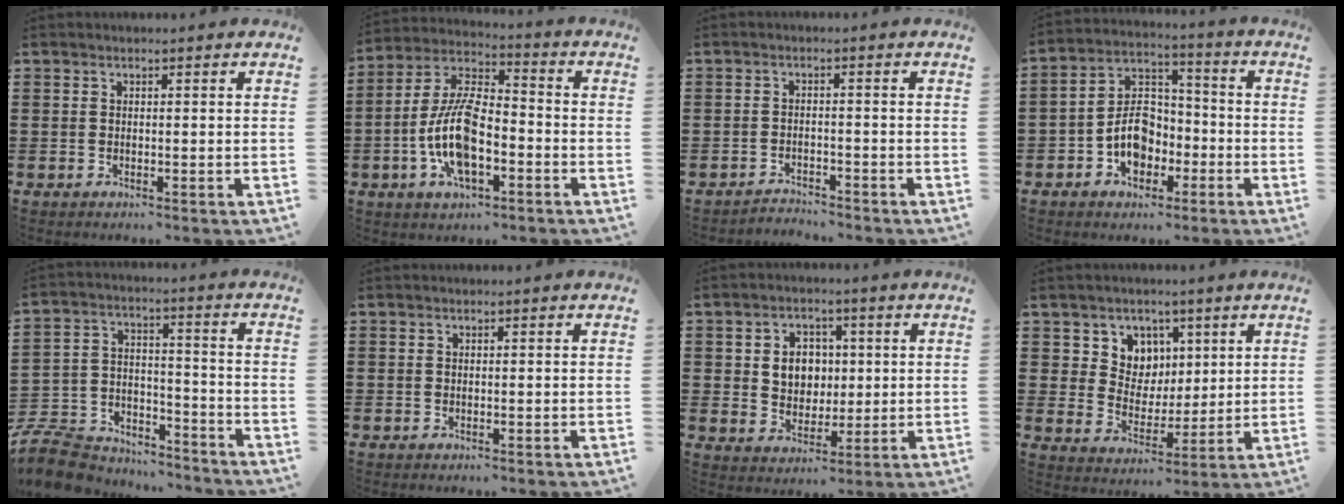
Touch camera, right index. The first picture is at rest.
{"total": 12.0, "force": [-3.6, 5.2, 10.2], "torque": [-0.239, -0.005, -0.072]}
{"total": 2.4, "force": [-2.4, 0.1, -0.2], "torque": [-0.005, -0.001, -0.053]}
{"total": 7.9, "force": [-2.9, 5.6, 4.9], "torque": [-0.100, 0.010, -0.057]}
{"total": 9.9, "force": [-9.2, 2.9, 2.0], "torque": [-0.055, 0.022, -0.183]}
{"total": 0.0}
{"total": 5.7, "force": [0.9, 4.9, 2.6], "torque": [-0.055, 0.010, 0.011]}
{"total": 6.3, "force": [3.3, 5.4, 0.2], "torque": [-0.035, -0.008, 0.060]}